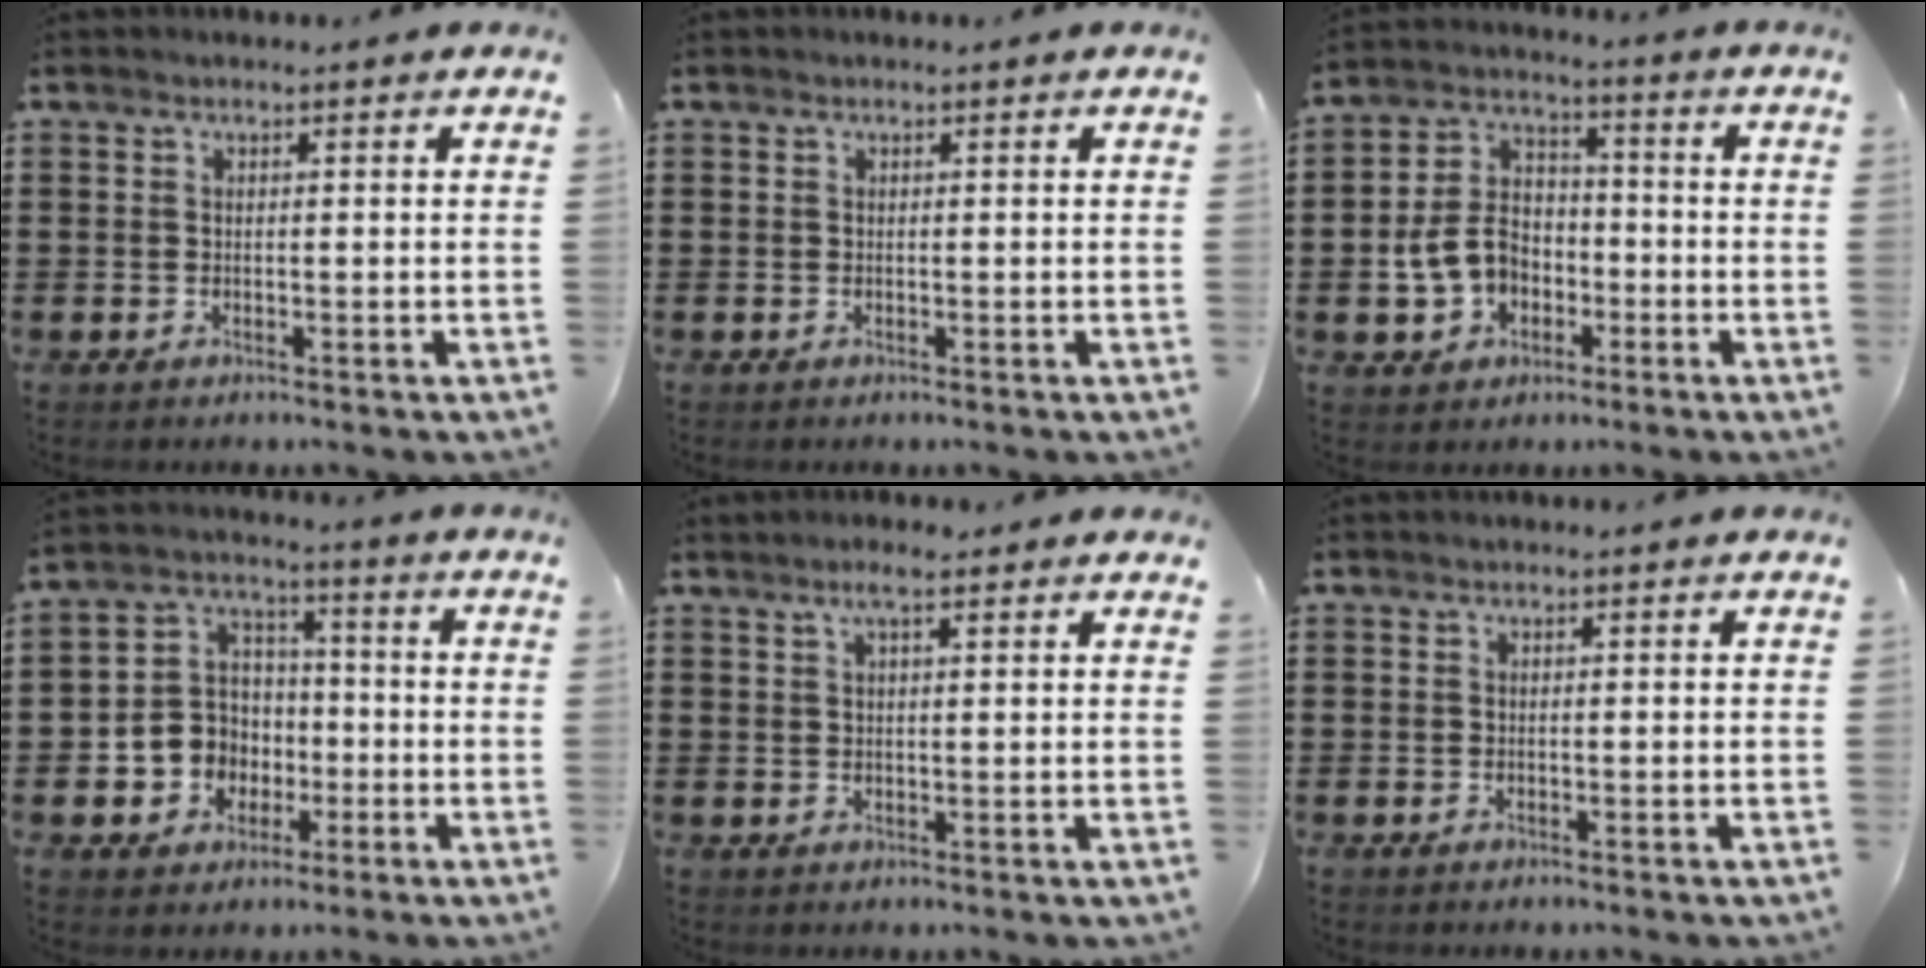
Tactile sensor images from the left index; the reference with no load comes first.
{"total": 0.0}
{"total": 8.1, "force": [-2.2, 6.5, 4.3], "torque": [-0.120, 0.016, -0.046]}
{"total": 7.6, "force": [-1.8, 7.1, 2.0], "torque": [-0.072, 0.013, -0.032]}
{"total": 3.3, "force": [2.4, 0.5, 2.2], "torque": [-0.047, 0.004, 0.042]}
{"total": 0.0}